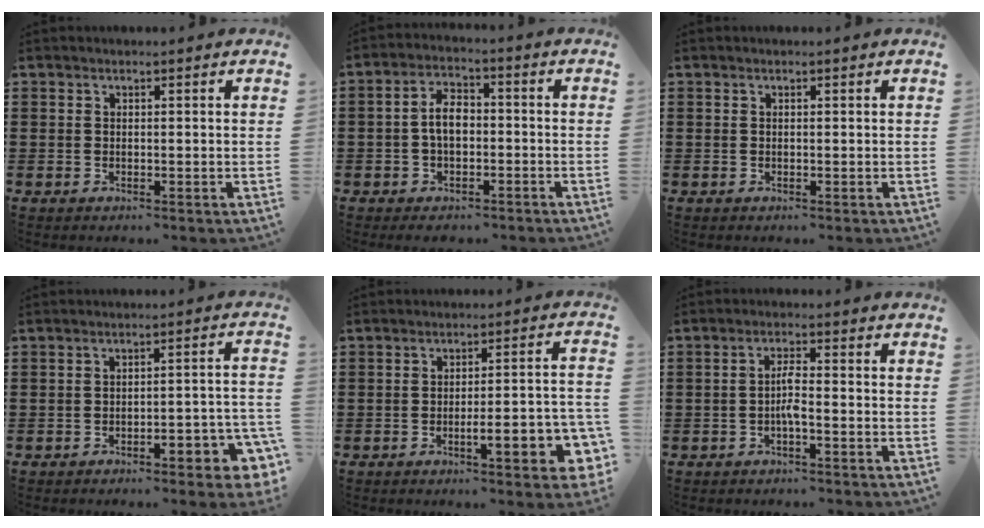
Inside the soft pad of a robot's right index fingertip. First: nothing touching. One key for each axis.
{"total": 5.6, "fx": -1.6, "fy": 3.1, "fz": 4.4, "tx": -0.091, "ty": 0.008, "tz": -0.033}
{"total": 0.0}
{"total": 4.6, "fx": -3.0, "fy": 0.9, "fz": 3.3, "tx": -0.046, "ty": -0.007, "tz": -0.057}
{"total": 7.4, "fx": -3.3, "fy": 1.7, "fz": 6.5, "tx": -0.090, "ty": -0.010, "tz": -0.058}
{"total": 2.9, "fx": -1.1, "fy": 0.4, "fz": 2.6, "tx": -0.064, "ty": -0.002, "tz": -0.026}